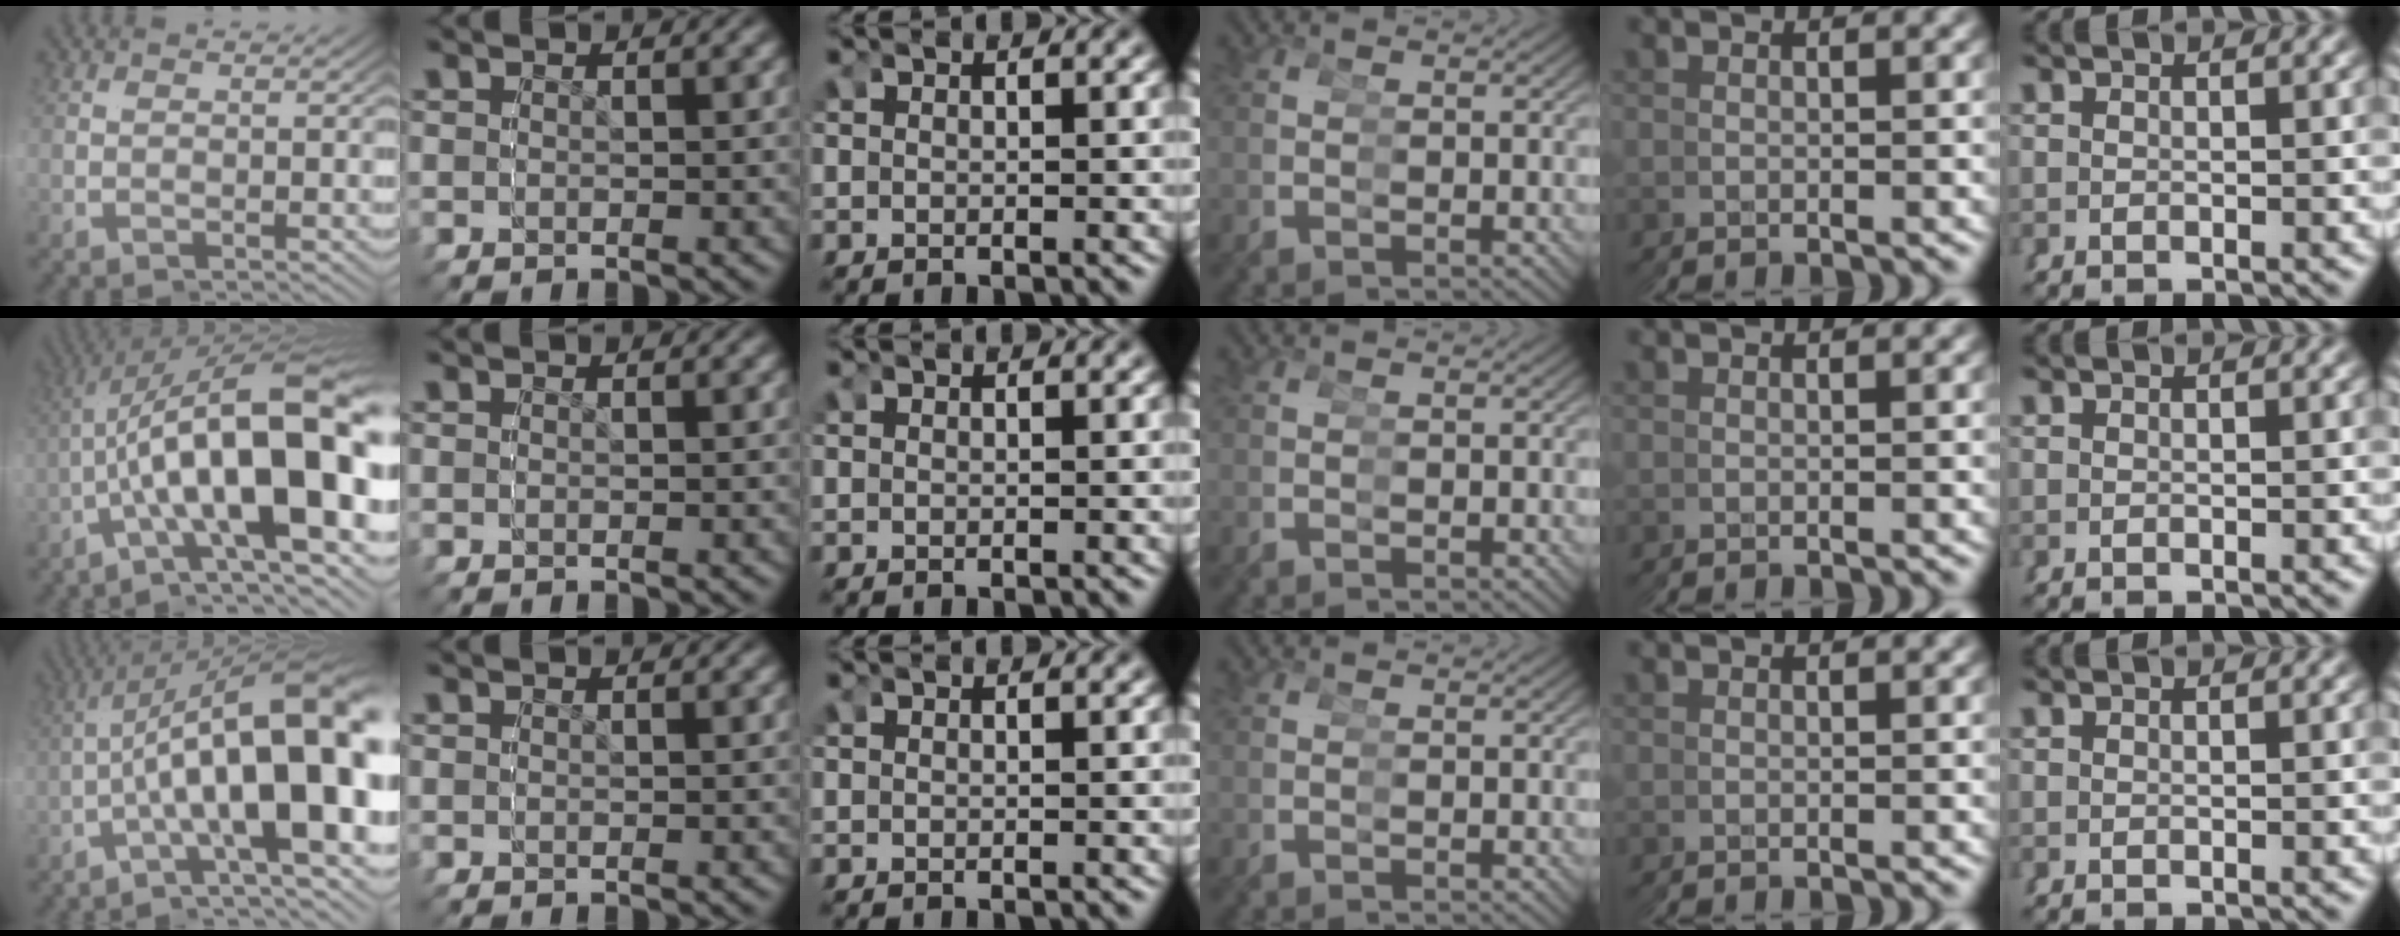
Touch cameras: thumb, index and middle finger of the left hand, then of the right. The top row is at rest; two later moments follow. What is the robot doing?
{"motion": "grasp_and_lifting", "object": "cubes"}